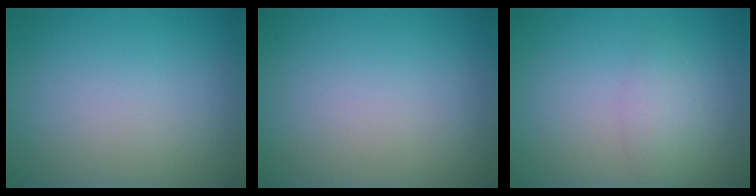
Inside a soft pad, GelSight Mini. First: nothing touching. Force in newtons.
{"total": 0.0}
{"total": 2.0, "press": 2.0, "slide": 0.1}